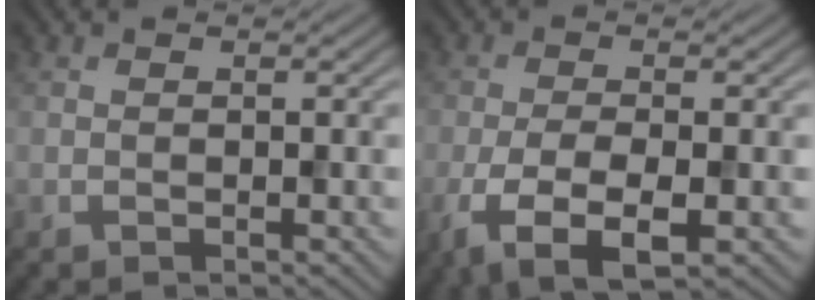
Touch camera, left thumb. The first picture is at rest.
{"total": 7.2, "force": [-3.3, 2.7, 5.8], "torque": [-0.122, -0.014, -0.060]}